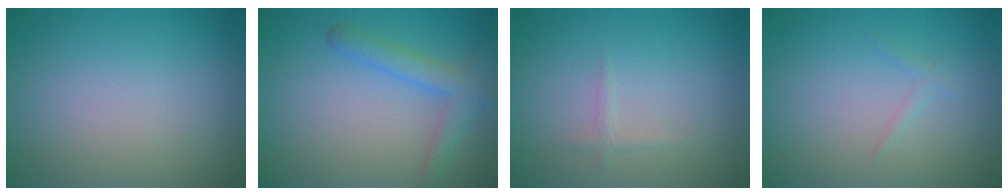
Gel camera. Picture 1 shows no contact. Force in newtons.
{"total": 2.7, "press": 2.7, "slide": 0.1}
{"total": 0.7, "press": 0.7, "slide": 0.1}
{"total": 0.7, "press": 0.7, "slide": 0.1}